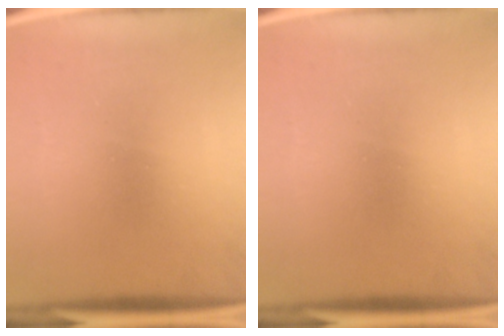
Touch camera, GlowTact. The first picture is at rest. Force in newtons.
{"total": 0.0}